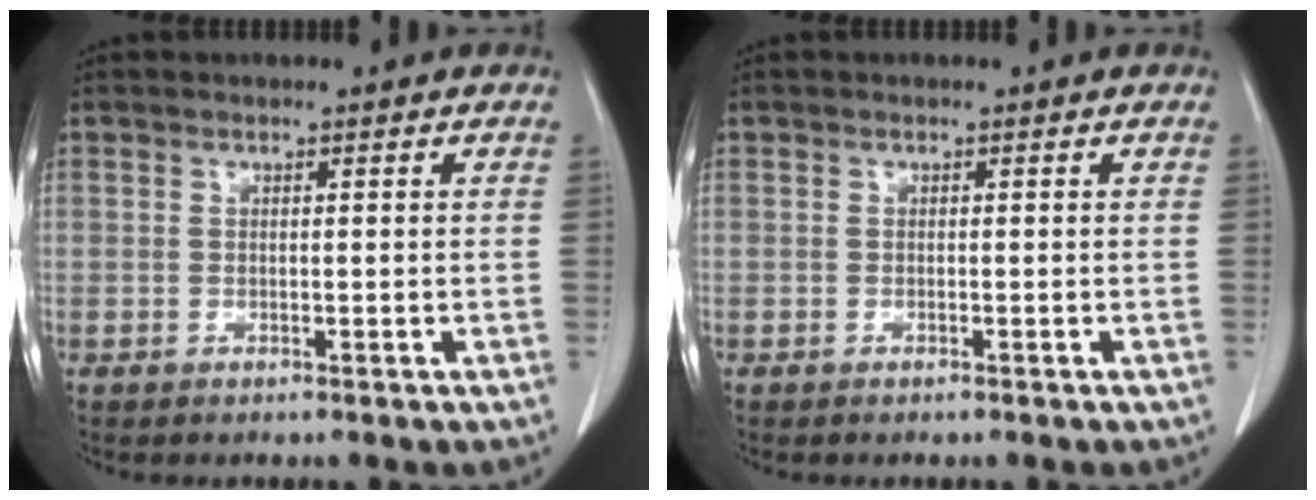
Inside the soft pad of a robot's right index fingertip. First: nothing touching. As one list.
[{"total": 0.0}]